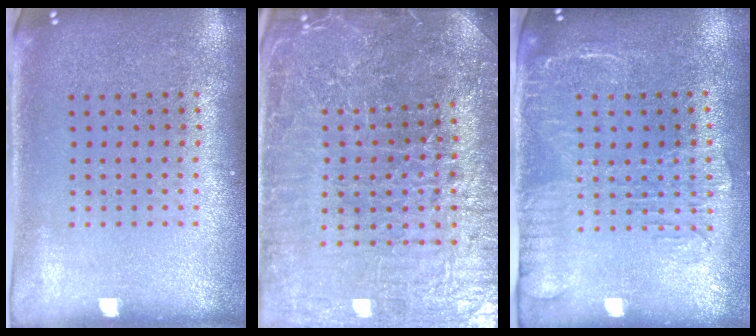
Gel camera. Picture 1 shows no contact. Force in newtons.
{"total": 5.1, "press": 4.8, "slide": 1.5}
{"total": 1.9, "press": 1.6, "slide": 1.0}